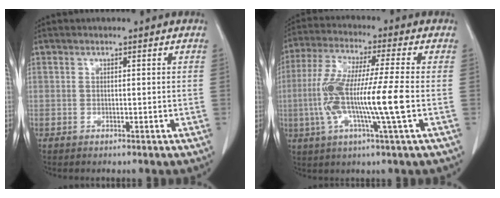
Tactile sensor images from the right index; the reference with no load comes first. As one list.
[{"total": 13.6, "force": [-2.1, -0.2, 13.4], "torque": [-0.268, -0.006, -0.047]}]